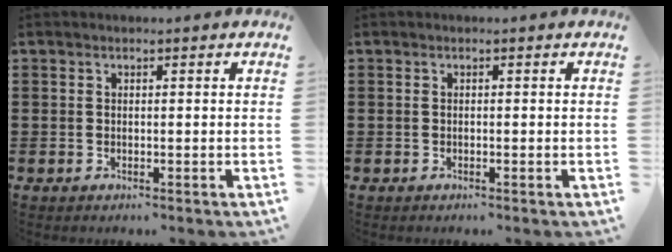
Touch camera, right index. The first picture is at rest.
{"total": 0.0}